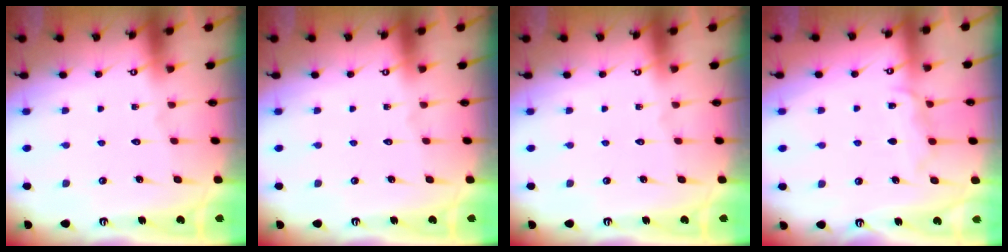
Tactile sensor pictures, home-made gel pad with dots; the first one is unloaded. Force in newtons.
{"total": 0.0}
{"total": 0.0}
{"total": 6.7, "press": 6.6, "slide": 0.7}